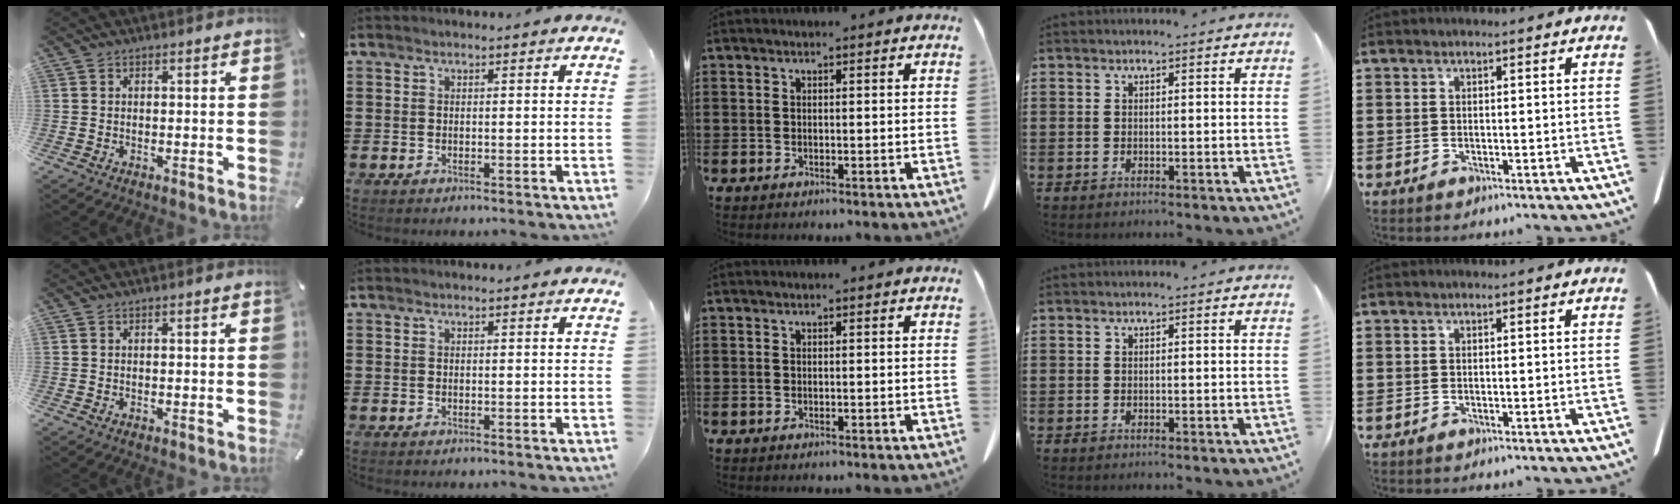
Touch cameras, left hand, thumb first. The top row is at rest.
{}